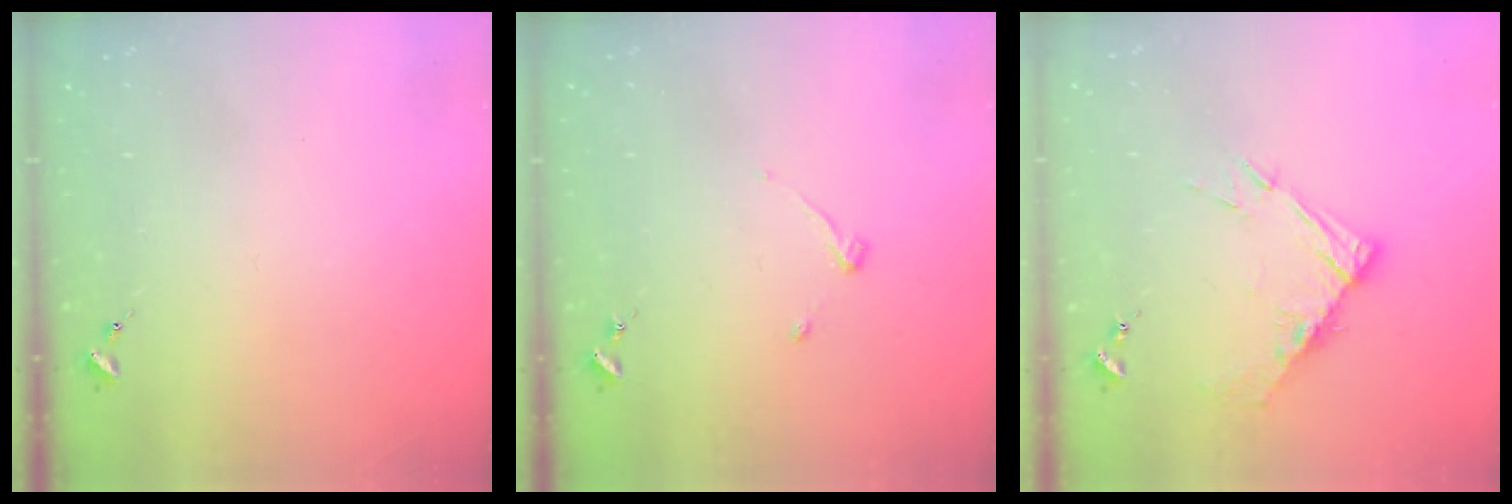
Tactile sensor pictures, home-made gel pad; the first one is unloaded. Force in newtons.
{"total": 3.3, "press": 3.3, "slide": 0.4}
{"total": 10.1, "press": 10.0, "slide": 1.1}